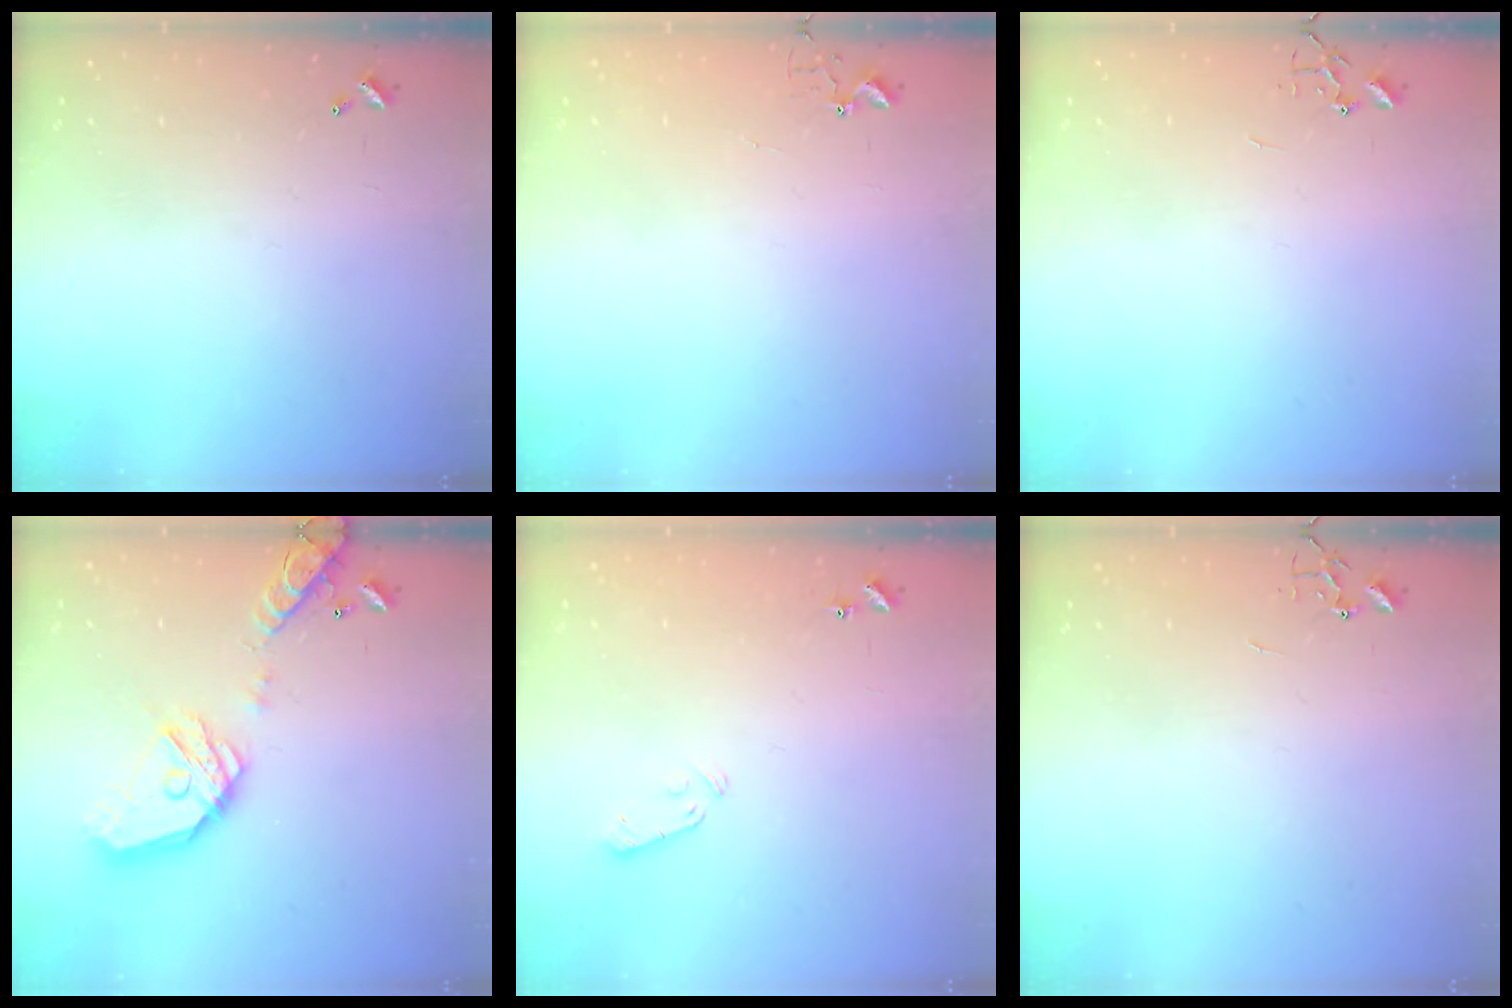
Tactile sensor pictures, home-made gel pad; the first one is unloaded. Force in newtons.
{"total": 4.2, "press": 4.2, "slide": 0.4}
{"total": 0.0}
{"total": 19.0, "press": 18.9, "slide": 2.0}
{"total": 4.1, "press": 4.1, "slide": 0.6}
{"total": 0.0}